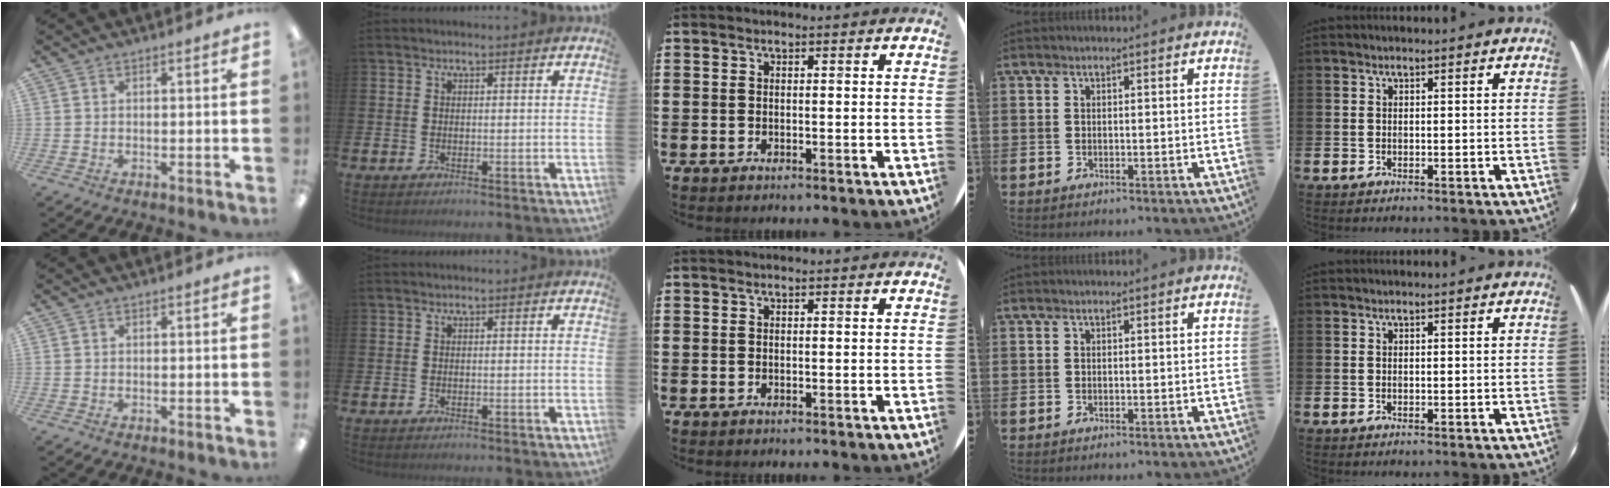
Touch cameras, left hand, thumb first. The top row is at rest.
{}